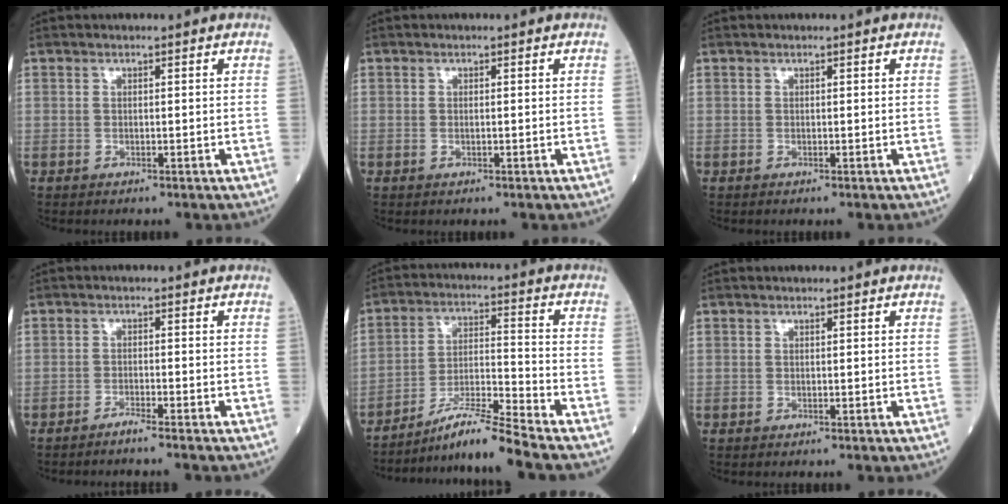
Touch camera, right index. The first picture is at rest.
{"total": 0.6, "force": [-0.1, 0.2, 0.6], "torque": [-0.016, -0.003, -0.001]}
{"total": 0.0}
{"total": 2.2, "force": [-1.9, -0.7, 0.8], "torque": [-0.017, 0.002, -0.035]}
{"total": 9.7, "force": [-8.4, -2.4, 4.2], "torque": [-0.080, -0.010, -0.151]}
{"total": 0.0}